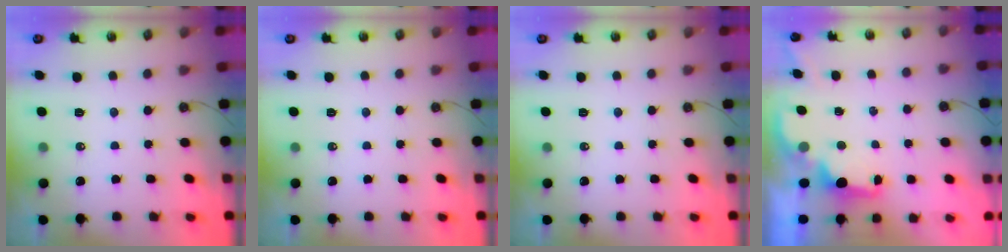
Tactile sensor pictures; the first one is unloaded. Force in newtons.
{"total": 0.0}
{"total": 0.0}
{"total": 1.7, "press": 1.5, "slide": 0.7}